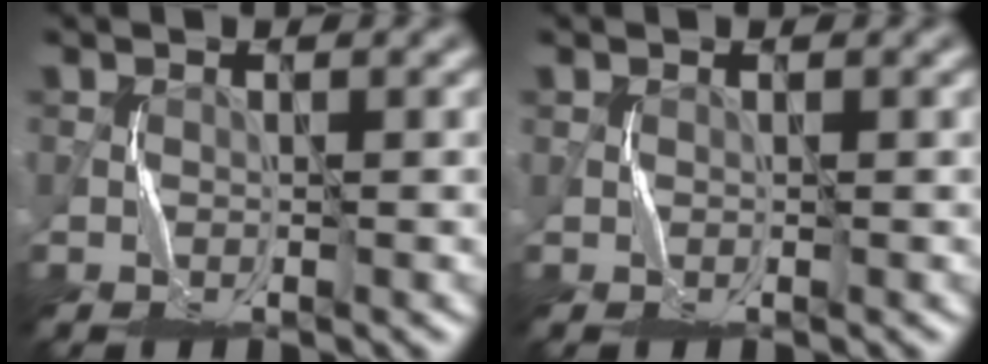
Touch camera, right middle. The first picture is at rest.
{"total": 0.0}